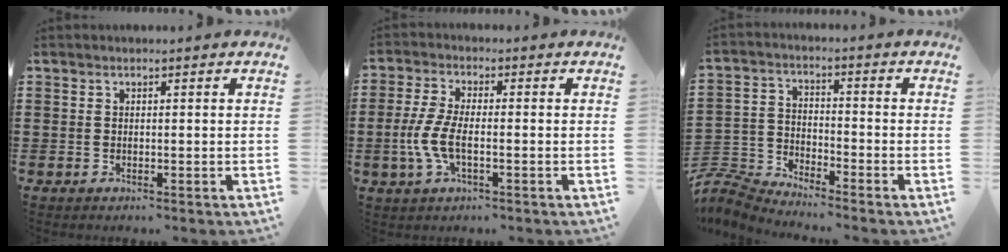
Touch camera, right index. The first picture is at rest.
{"total": 5.7, "force": [-1.5, 2.2, 5.0], "torque": [-0.121, -0.006, -0.036]}
{"total": 5.1, "force": [-5.0, 0.6, 0.6], "torque": [-0.041, -0.008, -0.110]}